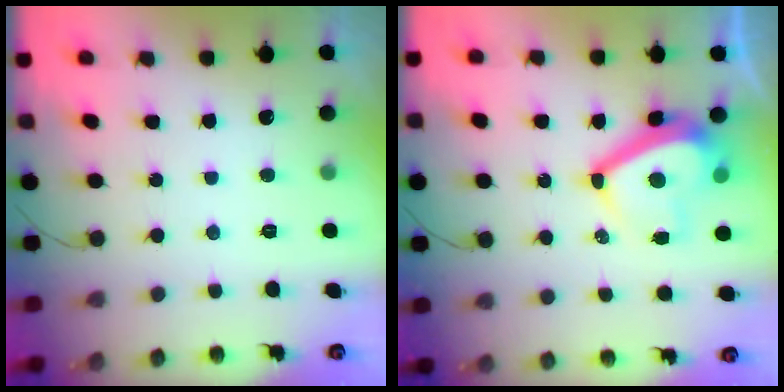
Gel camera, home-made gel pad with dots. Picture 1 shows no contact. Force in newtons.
{"total": 10.8, "press": 10.7, "slide": 1.5}